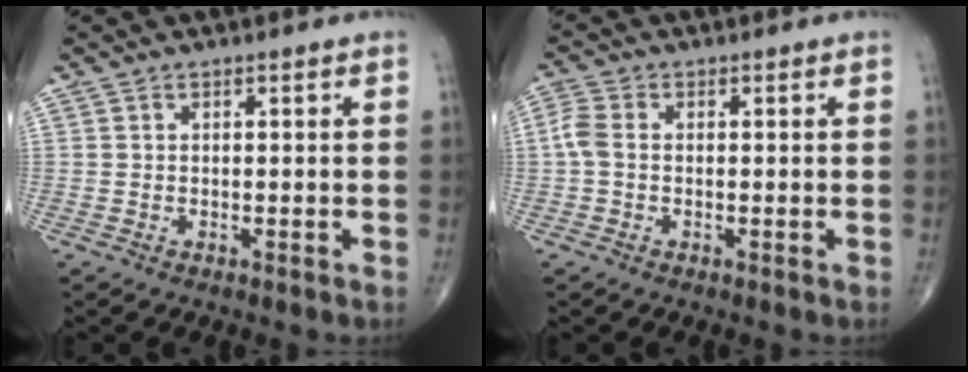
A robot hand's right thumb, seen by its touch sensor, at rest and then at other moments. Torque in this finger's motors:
{"motor_torque": [-0.09, 0.10, 0.00, -0.04, 0.02]}